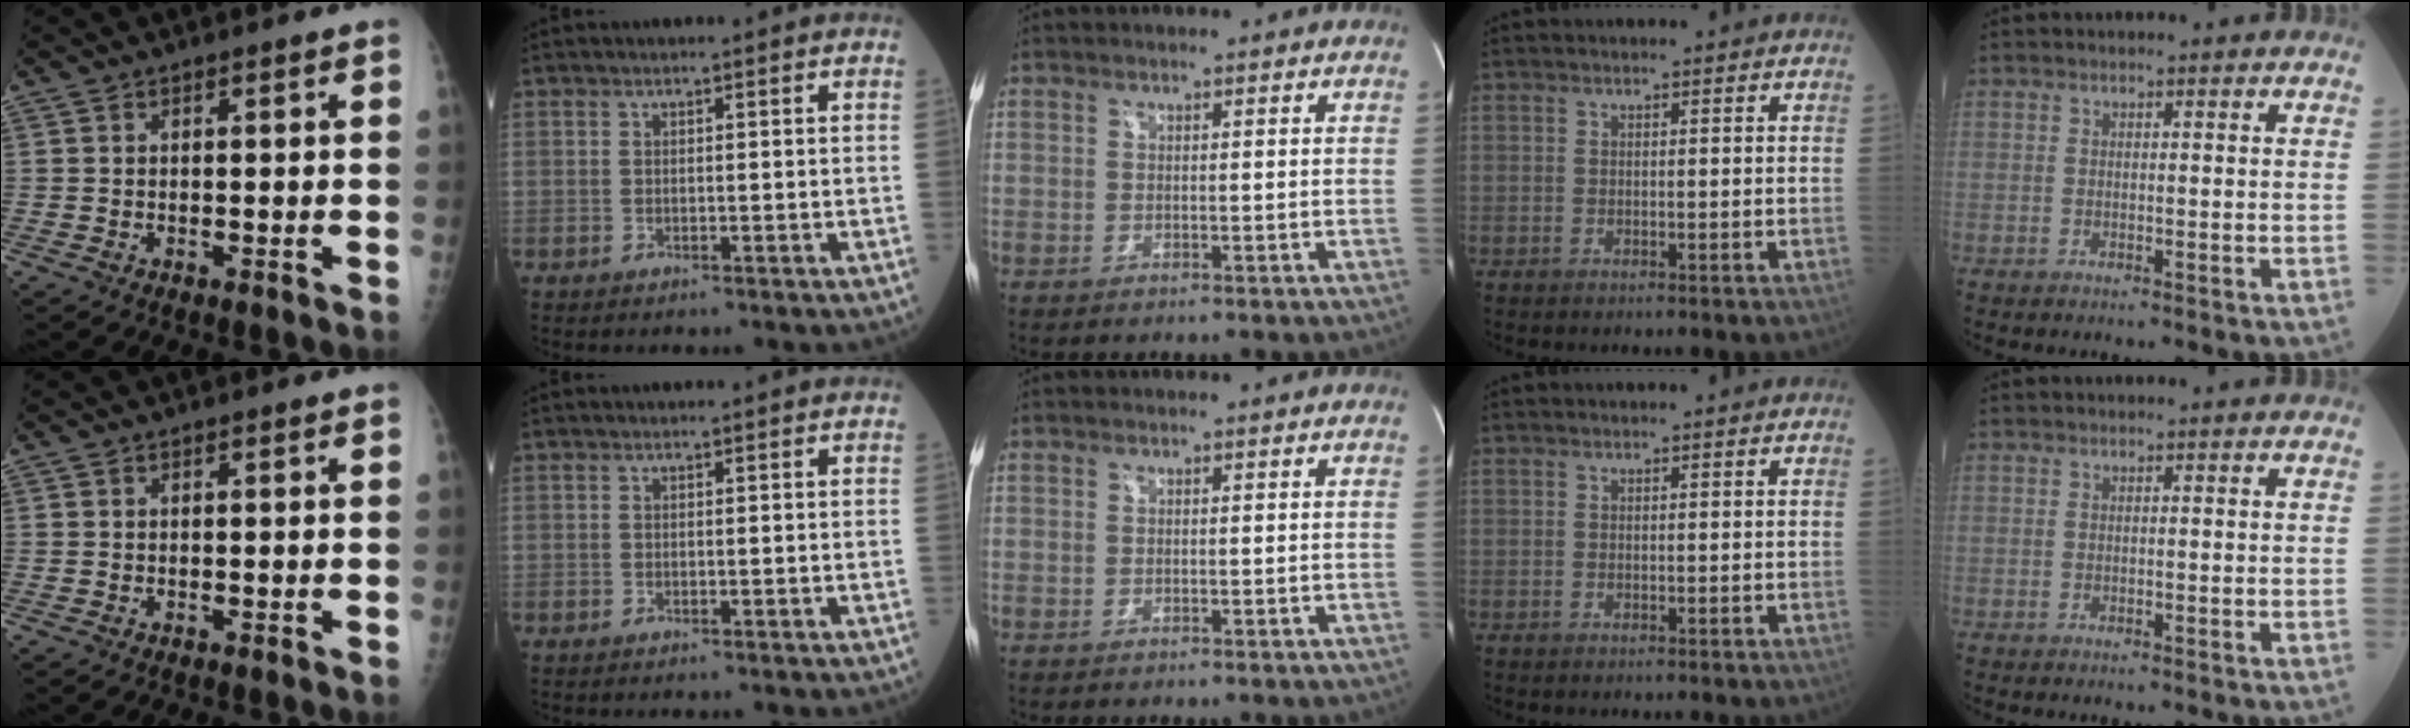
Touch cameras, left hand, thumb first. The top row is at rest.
{}